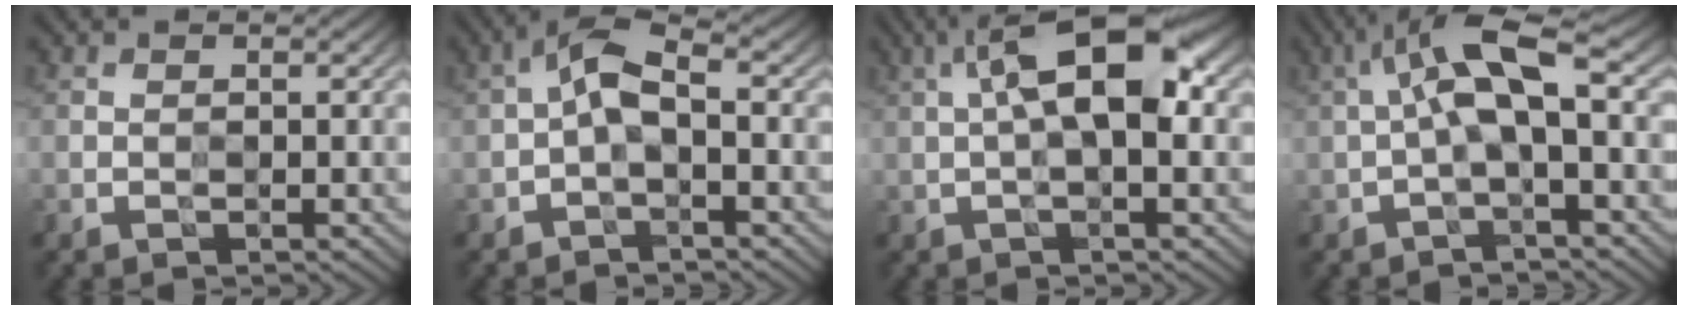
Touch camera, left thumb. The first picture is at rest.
{"total": 4.4, "force": [-0.5, 1.7, 4.0], "torque": [-0.083, 0.015, -0.022]}
{"total": 9.6, "force": [1.8, 3.3, 8.9], "torque": [-0.153, 0.024, 0.020]}
{"total": 8.5, "force": [0.8, 2.4, 8.1], "torque": [-0.160, 0.029, 0.003]}